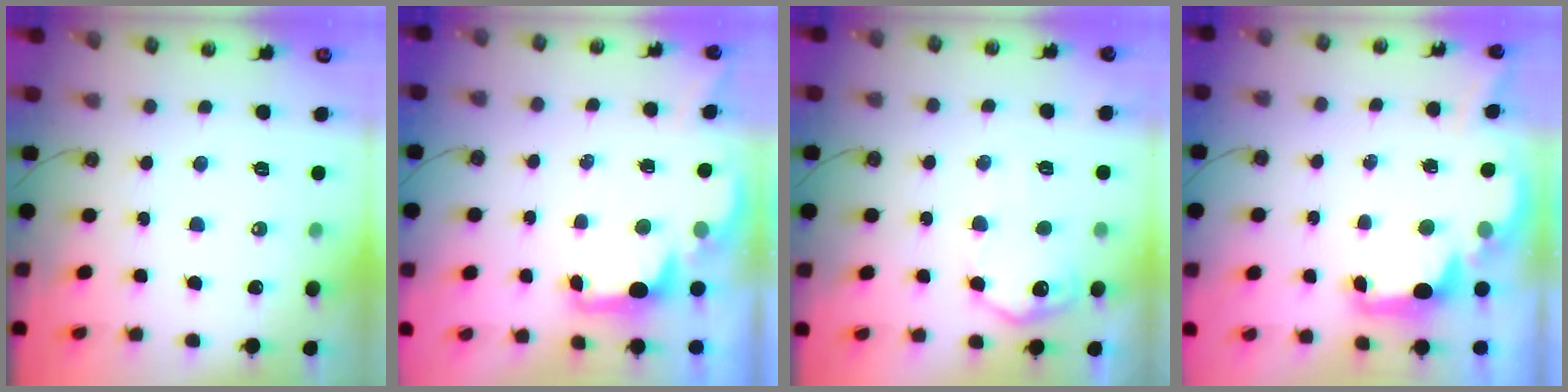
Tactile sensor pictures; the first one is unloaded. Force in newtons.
{"total": 2.1, "press": 1.9, "slide": 0.8}
{"total": 10.5, "press": 10.5, "slide": 0.4}
{"total": 3.6, "press": 3.5, "slide": 0.5}